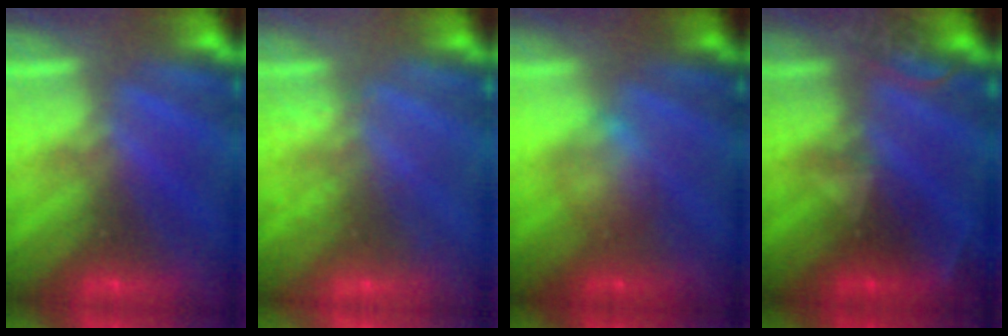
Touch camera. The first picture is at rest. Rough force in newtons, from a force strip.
{"total": 2.1}
{"total": 2.1}
{"total": 2.2}